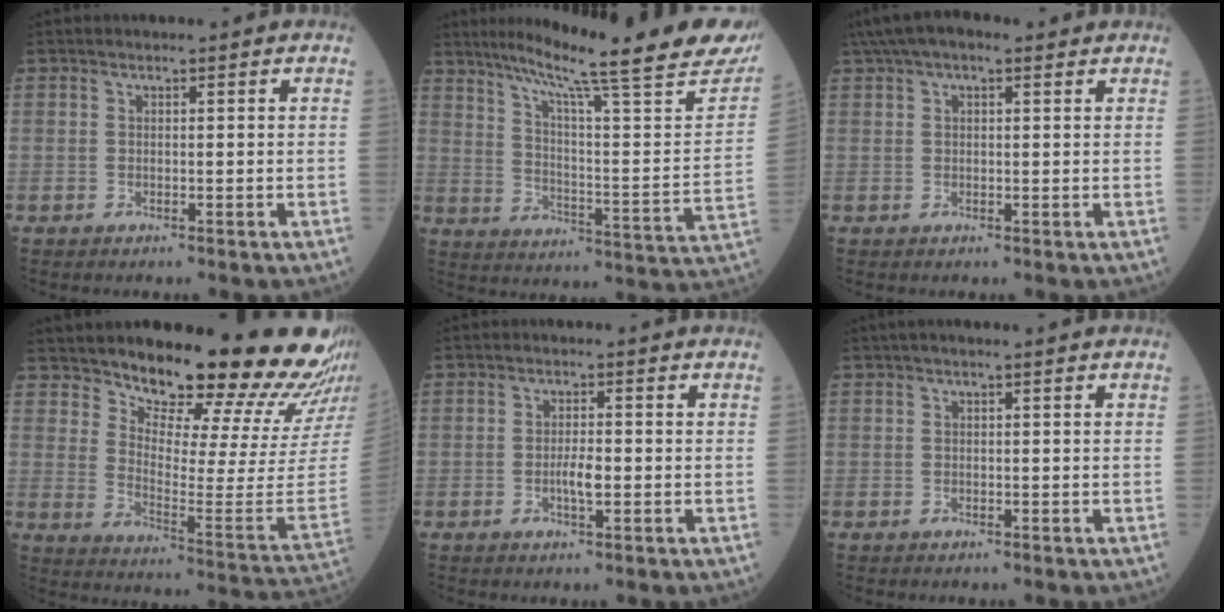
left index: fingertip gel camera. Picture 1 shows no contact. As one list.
[{"total": 27.2, "force": [21.8, 1.0, 16.2], "torque": [-0.244, -0.057, 0.284]}, {"total": 7.4, "force": [5.0, 2.4, 4.9], "torque": [-0.090, 0.047, 0.082]}, {"total": 23.5, "force": [19.7, 3.8, 12.2], "torque": [-0.167, -0.090, 0.241]}, {"total": 2.8, "force": [-0.9, 0.6, 2.6], "torque": [-0.048, -0.002, -0.016]}, {"total": 0.9, "force": [0.4, -0.1, 0.9], "torque": [-0.017, 0.013, 0.003]}]